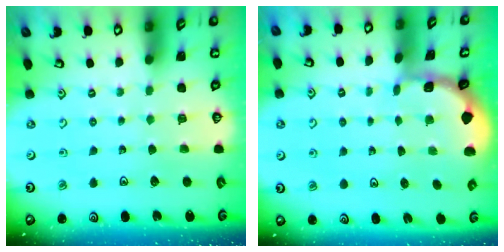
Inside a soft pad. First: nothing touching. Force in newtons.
{"total": 1.1, "press": 1.1, "slide": 0.1}